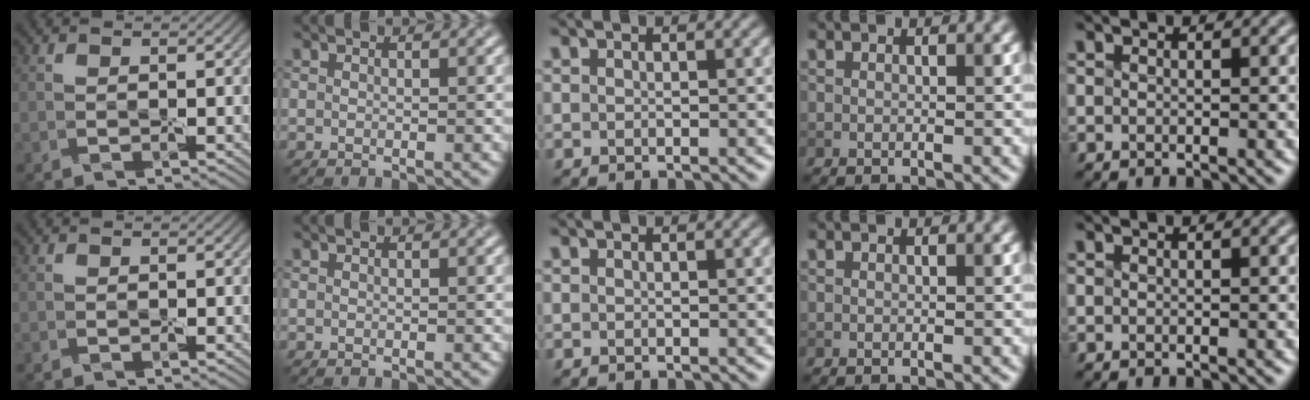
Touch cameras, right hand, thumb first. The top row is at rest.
{}